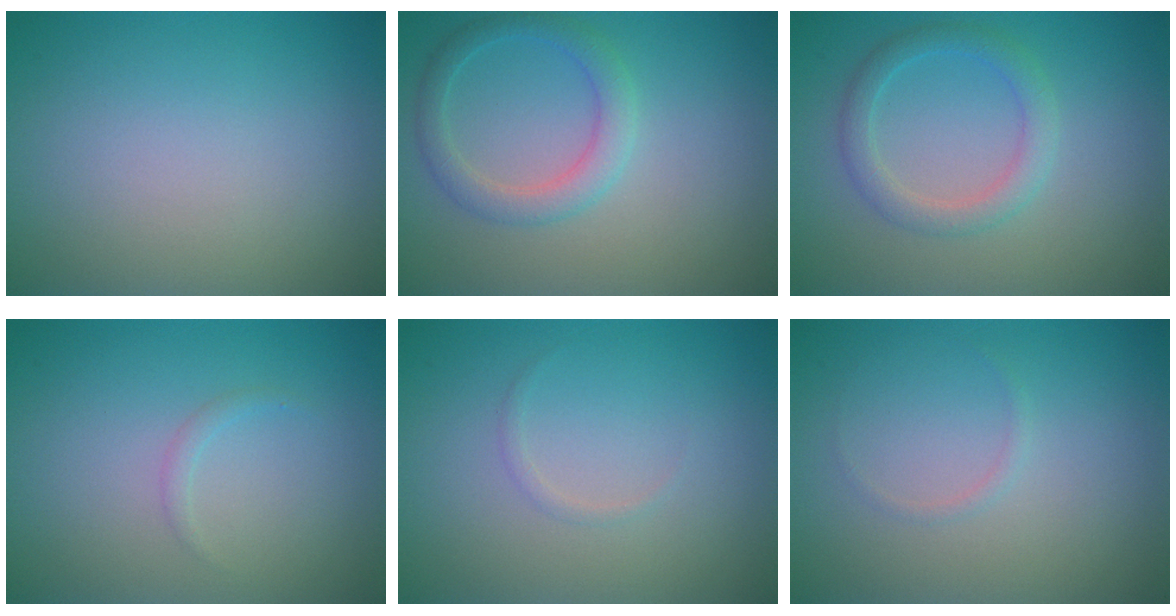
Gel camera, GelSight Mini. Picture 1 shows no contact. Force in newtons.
{"total": 2.7, "press": 2.7, "slide": 0.2}
{"total": 2.6, "press": 2.6, "slide": 0.2}
{"total": 0.7, "press": 0.7, "slide": 0.1}
{"total": 0.5, "press": 0.5, "slide": 0.0}
{"total": 0.5, "press": 0.5, "slide": 0.1}